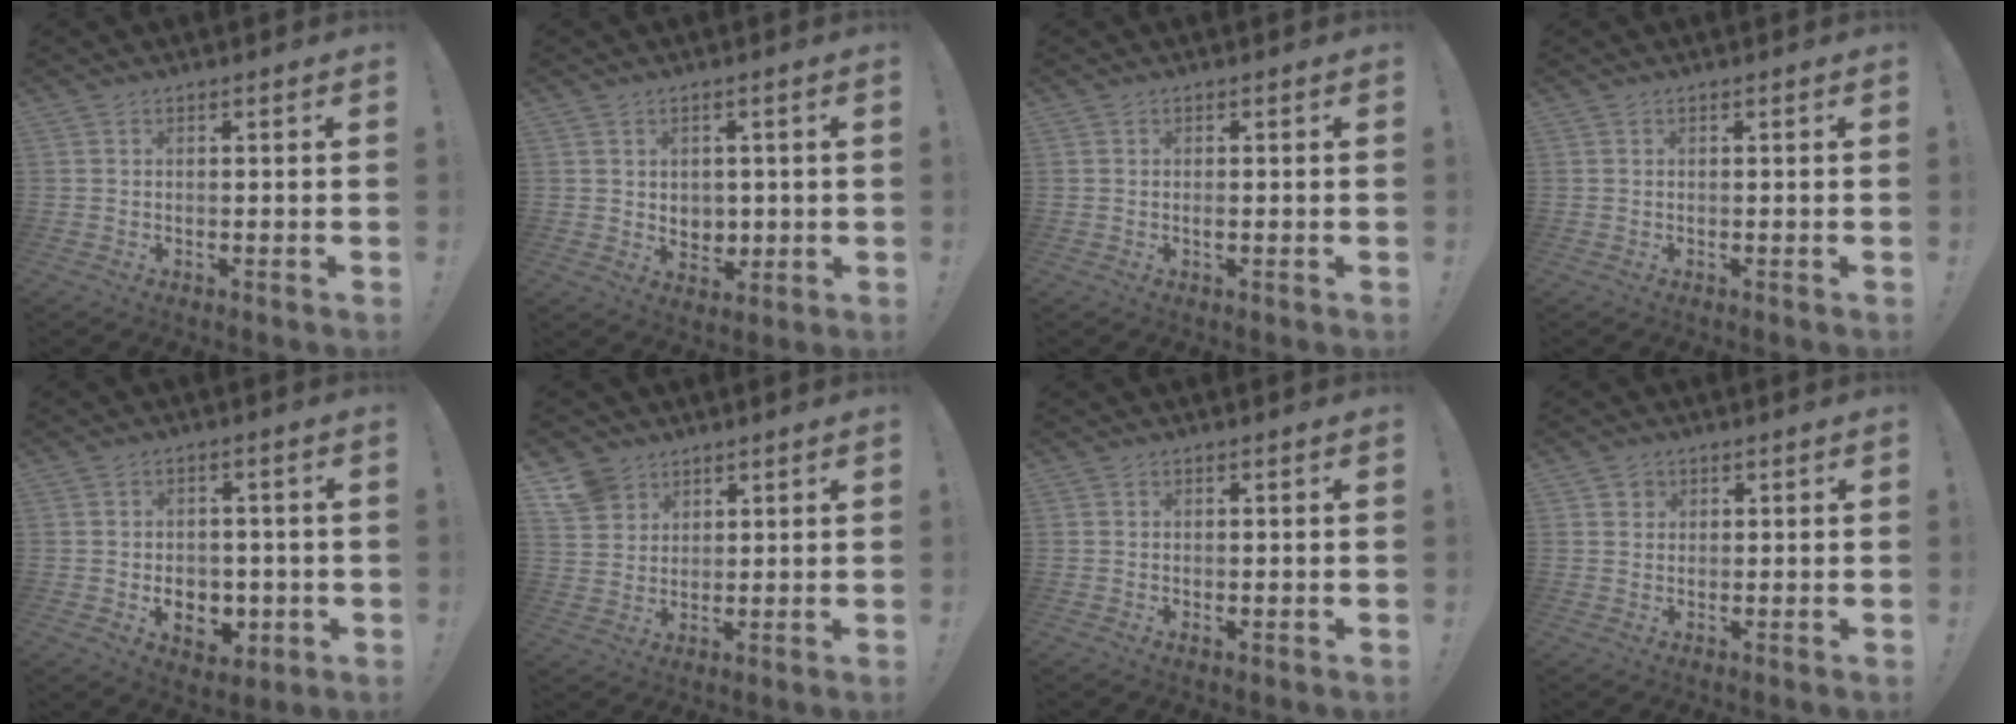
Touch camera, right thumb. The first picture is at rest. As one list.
[{"total": 5.0, "force": [1.8, 4.5, 1.1], "torque": [-0.007, -0.018, 0.035]}, {"total": 0.8, "force": [-0.3, 0.1, 0.7], "torque": [-0.005, -0.004, -0.007]}, {"total": 0.0}, {"total": 7.7, "force": [-1.7, 6.1, 4.4], "torque": [-0.051, 0.009, -0.024]}, {"total": 7.4, "force": [4.8, 5.4, 1.5], "torque": [-0.026, -0.029, 0.097]}, {"total": 0.5, "force": [0.2, 0.3, 0.4], "torque": [-0.009, 0.001, 0.003]}, {"total": 2.1, "force": [1.1, 1.8, 0.2], "torque": [0.003, -0.006, 0.018]}]